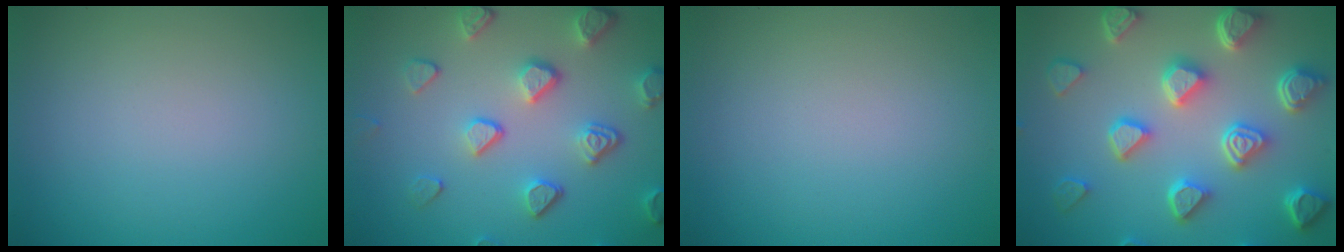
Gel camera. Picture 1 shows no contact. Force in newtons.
{"total": 5.0, "press": 4.0, "slide": 2.9}
{"total": 0.0}
{"total": 7.6, "press": 6.0, "slide": 4.7}